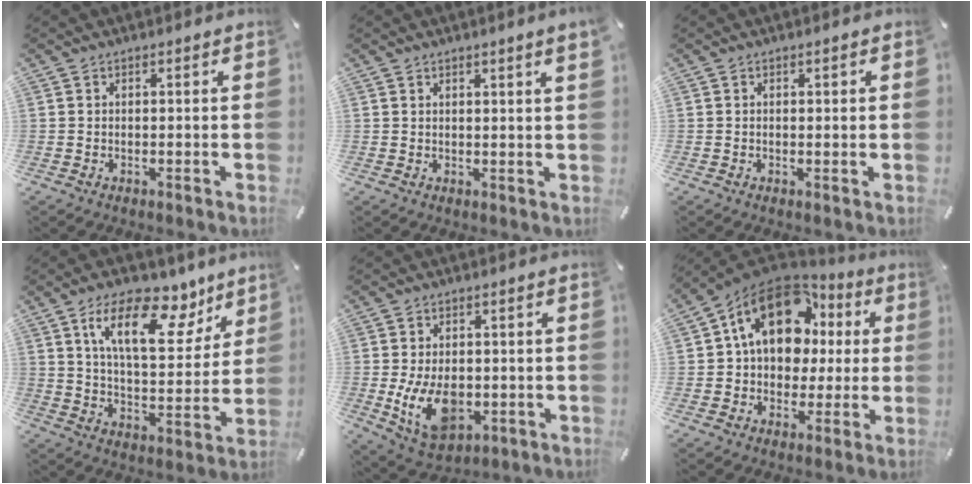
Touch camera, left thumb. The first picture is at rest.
{"total": 1.7, "force": [1.4, -0.1, 1.1], "torque": [-0.022, 0.000, 0.024]}
{"total": 0.7, "force": [0.1, 0.2, 0.7], "torque": [-0.013, 0.001, 0.001]}
{"total": 18.4, "force": [10.7, 8.5, 12.3], "torque": [-0.195, -0.044, 0.177]}
{"total": 11.4, "force": [-1.6, 7.7, 8.3], "torque": [-0.164, -0.002, -0.023]}
{"total": 17.6, "force": [5.9, 13.0, 10.2], "torque": [-0.176, -0.024, 0.106]}